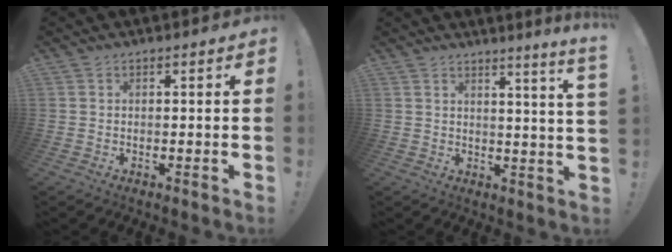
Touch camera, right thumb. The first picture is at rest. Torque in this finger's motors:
{"motor_torque": [-0.04, -0.04, 0.36, 0.37, 0.01]}